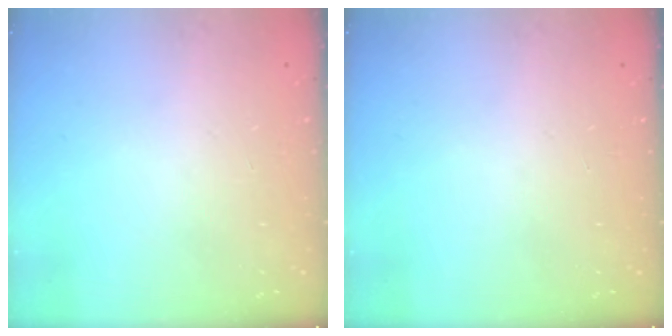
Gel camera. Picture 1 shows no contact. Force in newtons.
{"total": 0.0}